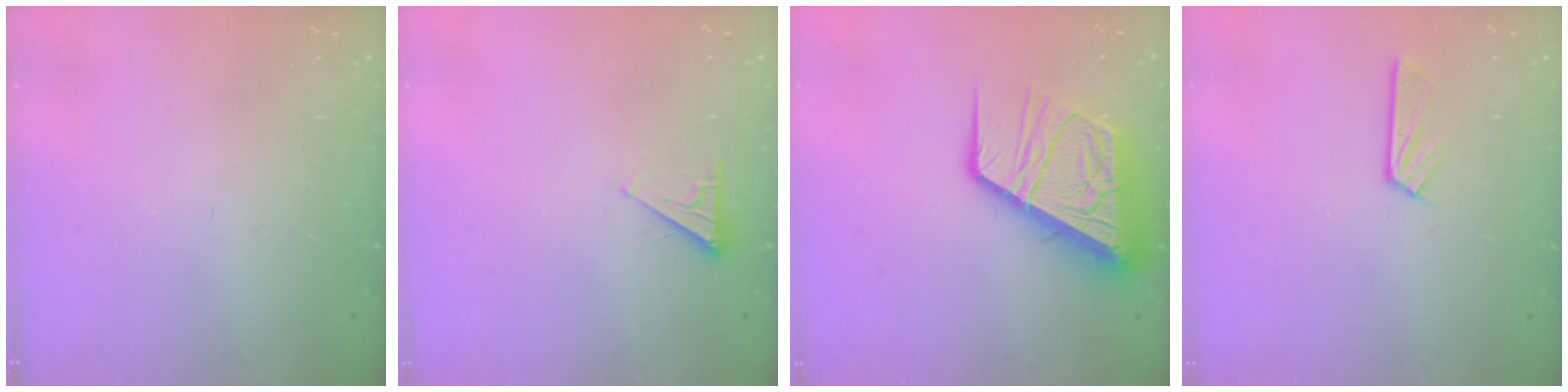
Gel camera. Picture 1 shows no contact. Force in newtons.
{"total": 2.5, "press": 2.5, "slide": 0.4}
{"total": 16.5, "press": 16.4, "slide": 2.0}
{"total": 4.3, "press": 4.3, "slide": 0.4}